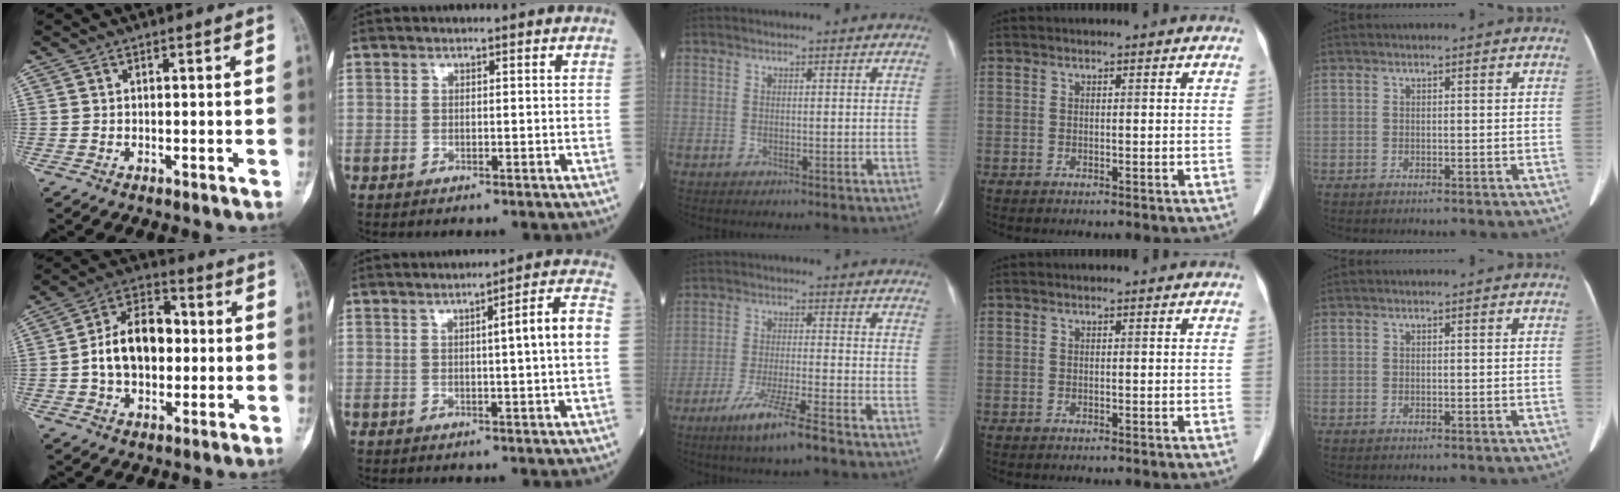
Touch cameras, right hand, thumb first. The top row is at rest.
{"thumb": {"total": 13.5, "force": [-0.1, 9.0, 10.1], "torque": [-0.149, 0.028, -0.008]}, "index": {"total": 6.4, "force": [0.4, -0.6, 6.4], "torque": [-0.091, 0.010, 0.005]}, "middle": {"total": 8.0, "force": [-5.4, -0.1, 6.0], "torque": [-0.117, -0.020, -0.098]}}